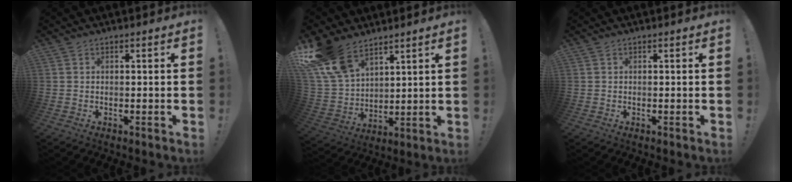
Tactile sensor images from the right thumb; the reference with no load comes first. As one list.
[{"total": 15.1, "force": [10.7, 8.1, 6.8], "torque": [-0.150, -0.063, 0.207]}, {"total": 0.0}]